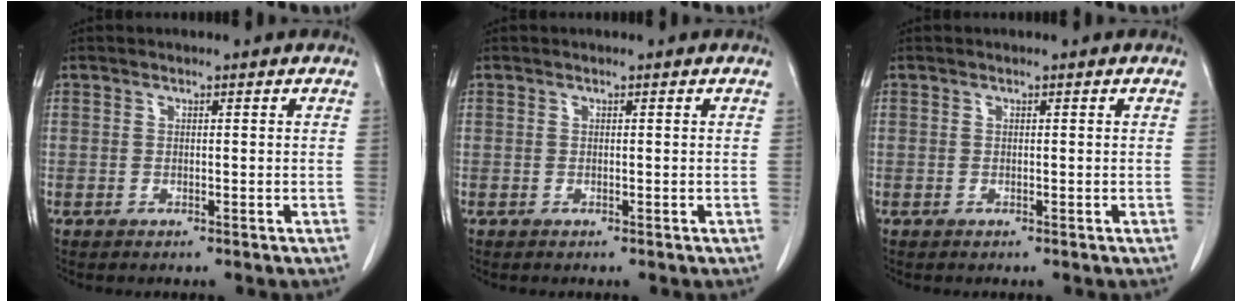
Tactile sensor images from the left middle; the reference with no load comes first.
{"total": 0.0}
{"total": 0.0}